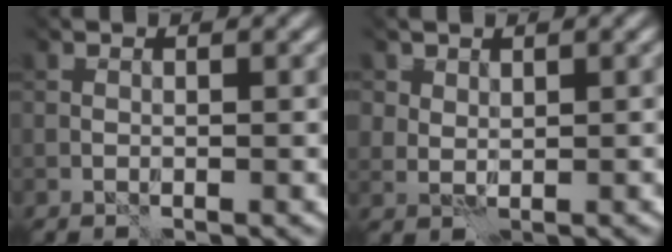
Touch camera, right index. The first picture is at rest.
{"total": 1.8, "force": [1.5, 0.9, 0.1], "torque": [-0.003, -0.004, 0.033]}